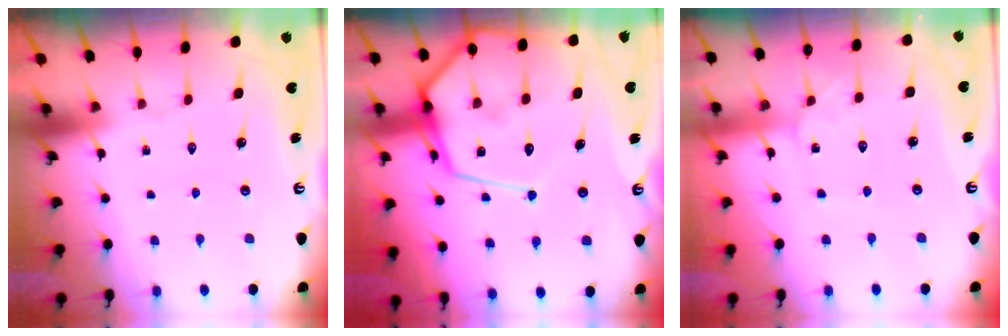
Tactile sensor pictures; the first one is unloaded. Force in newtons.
{"total": 18.8, "press": 18.7, "slide": 1.7}
{"total": 3.2, "press": 3.2, "slide": 0.2}